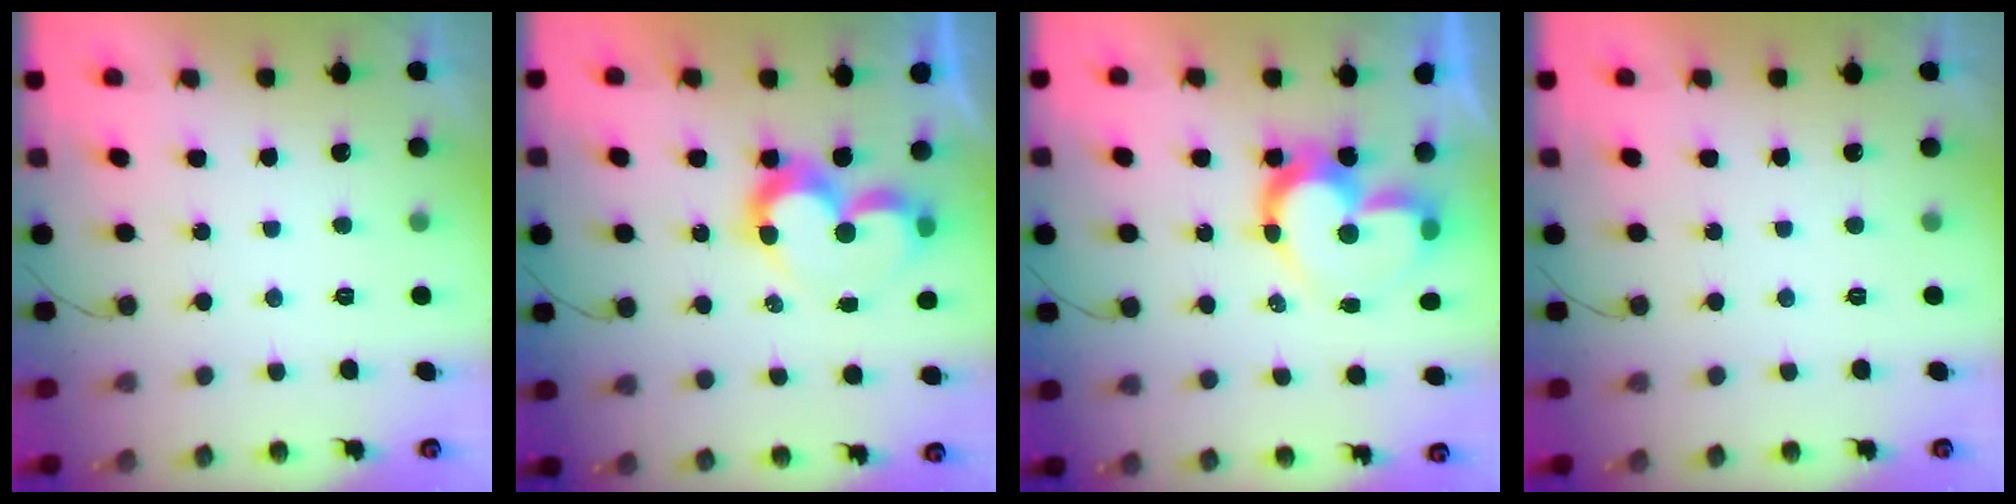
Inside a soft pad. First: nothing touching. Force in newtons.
{"total": 9.0, "press": 9.0, "slide": 0.8}
{"total": 12.0, "press": 11.9, "slide": 1.6}
{"total": 1.7, "press": 1.7, "slide": 0.1}